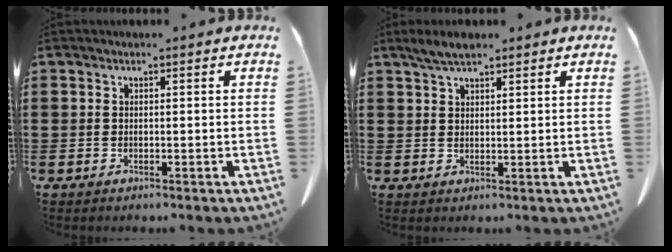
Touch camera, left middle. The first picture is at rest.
{"total": 3.0, "force": [2.3, 0.7, 1.9], "torque": [-0.041, 0.003, 0.042]}